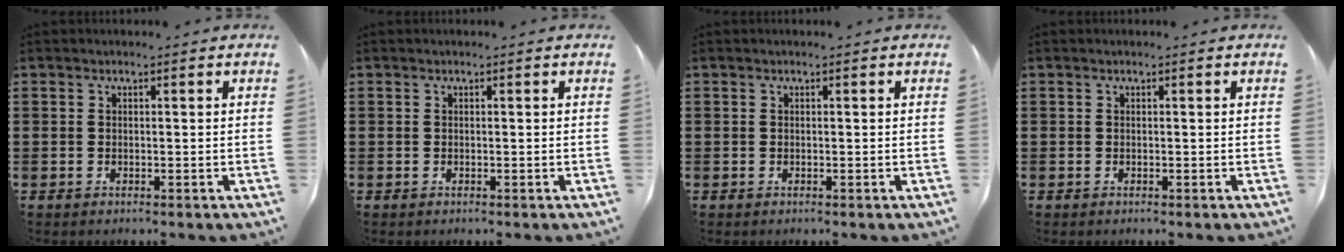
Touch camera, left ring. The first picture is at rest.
{"total": 0.0}
{"total": 0.0}
{"total": 0.0}